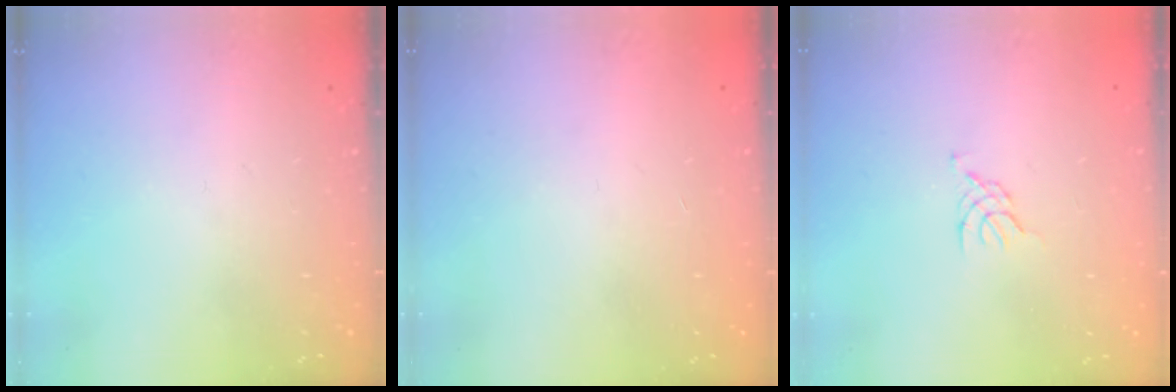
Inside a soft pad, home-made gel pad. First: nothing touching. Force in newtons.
{"total": 0.9, "press": 0.8, "slide": 0.2}
{"total": 0.8, "press": 0.7, "slide": 0.3}